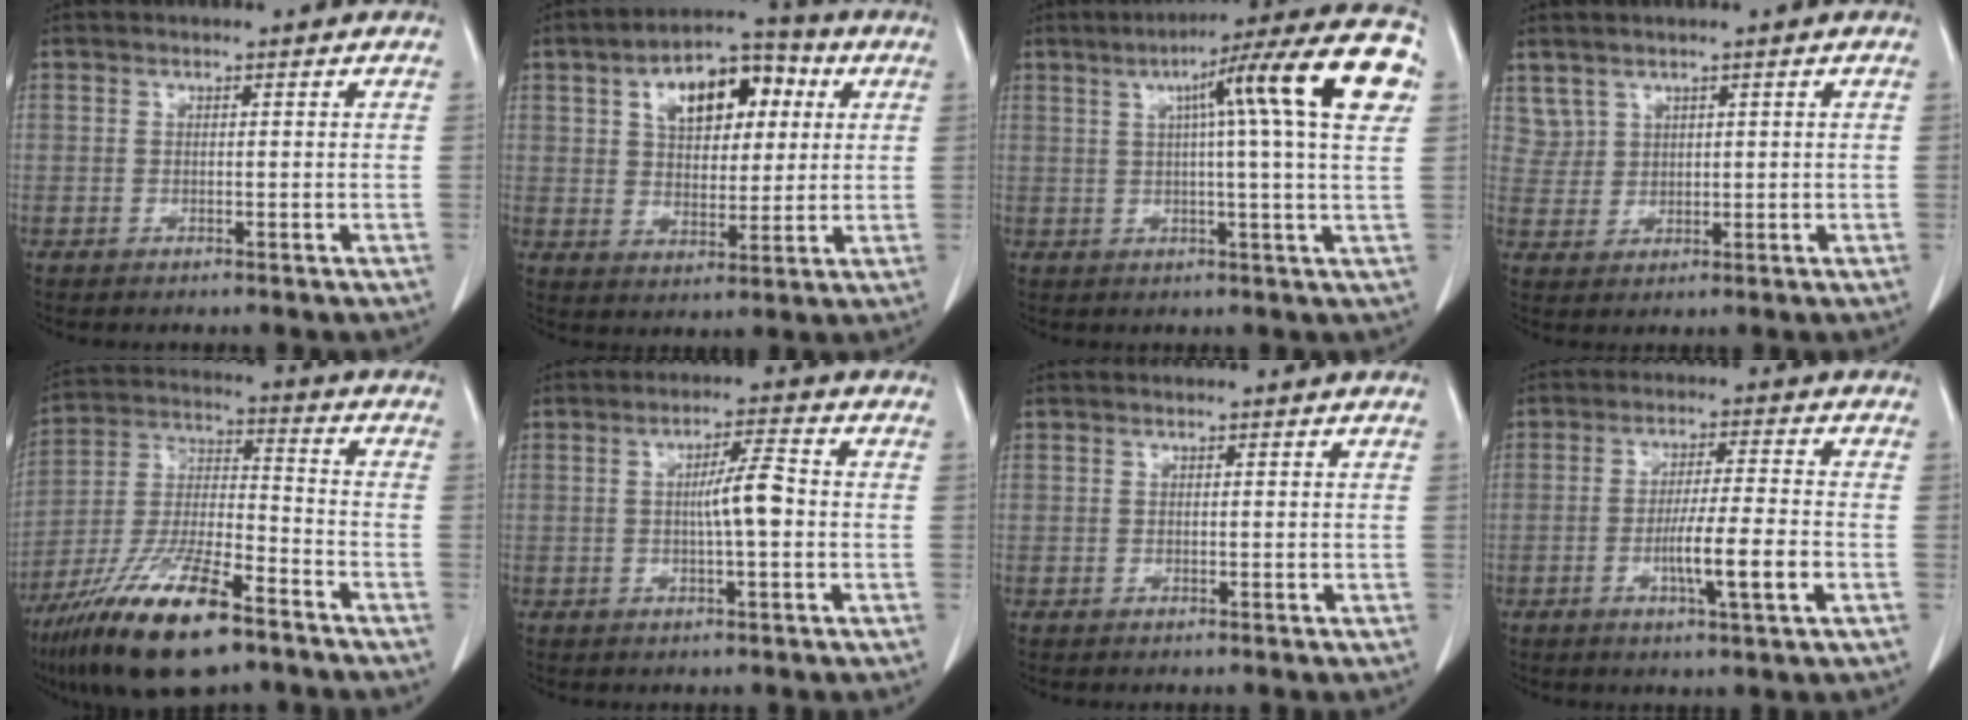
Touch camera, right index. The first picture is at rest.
{"total": 12.1, "force": [4.1, 6.6, 9.3], "torque": [-0.147, 0.033, 0.064]}
{"total": 16.4, "force": [4.9, -0.5, 15.6], "torque": [-0.218, 0.025, 0.056]}
{"total": 3.3, "force": [2.3, 2.3, -0.1], "torque": [0.013, 0.007, 0.051]}
{"total": 17.9, "force": [-11.7, 3.9, 13.0], "torque": [-0.273, -0.025, -0.215]}
{"total": 5.1, "force": [-0.2, 0.3, 5.1], "torque": [-0.084, 0.009, -0.002]}
{"total": 0.0}
{"total": 7.9, "force": [-2.4, -0.2, 7.5], "torque": [-0.126, -0.006, -0.041]}